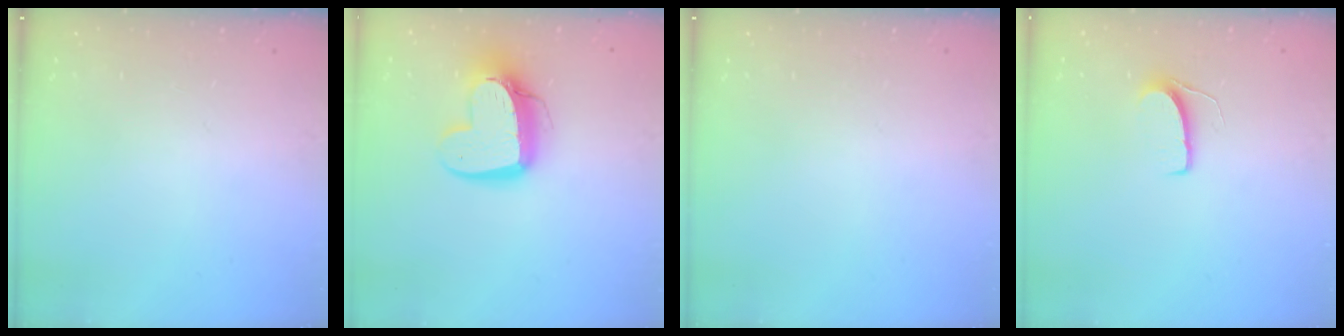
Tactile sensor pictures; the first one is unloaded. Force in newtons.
{"total": 13.7, "press": 13.7, "slide": 1.3}
{"total": 0.0}
{"total": 6.4, "press": 6.4, "slide": 0.6}